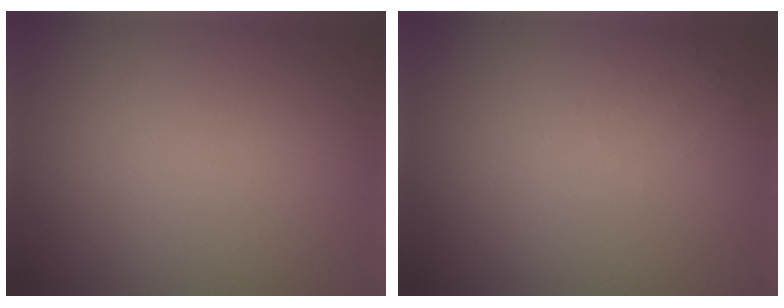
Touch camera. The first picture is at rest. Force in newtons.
{"total": 0.8, "press": 0.8, "slide": 0.2}